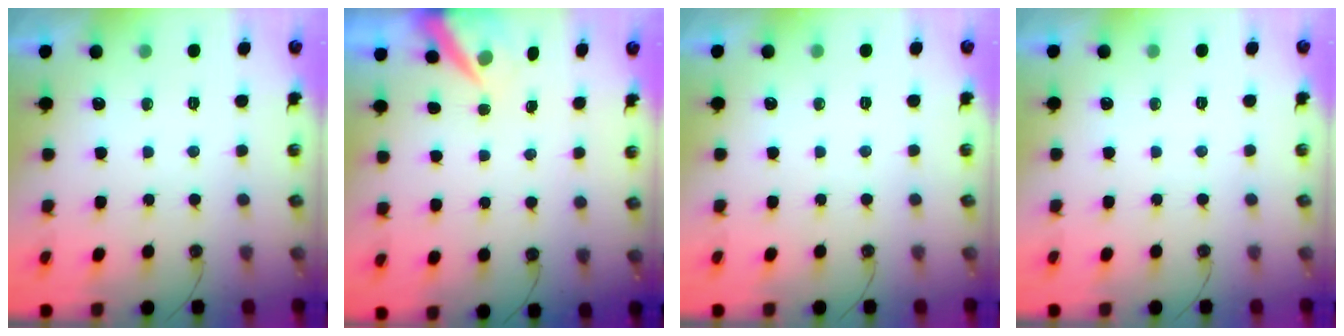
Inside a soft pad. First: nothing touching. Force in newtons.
{"total": 6.4, "press": 6.4, "slide": 0.6}
{"total": 0.0}
{"total": 0.0}